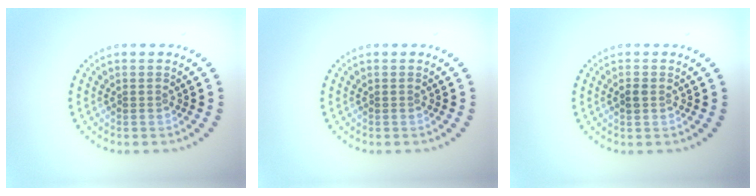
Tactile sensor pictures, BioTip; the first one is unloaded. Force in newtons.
{"total": 0.0}
{"total": 1.0, "press": 1.0, "slide": 0.1}